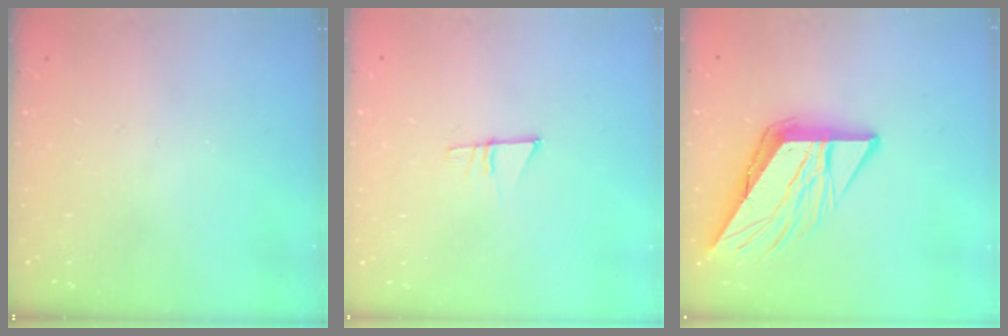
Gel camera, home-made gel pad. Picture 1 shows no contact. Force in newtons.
{"total": 7.0, "press": 7.0, "slide": 0.5}
{"total": 12.2, "press": 12.2, "slide": 1.4}